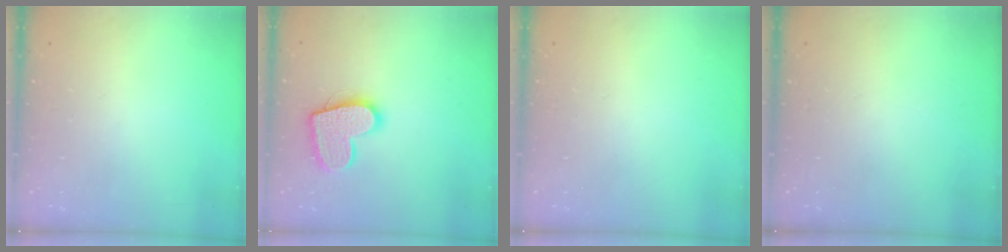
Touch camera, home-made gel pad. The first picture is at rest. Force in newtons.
{"total": 14.3, "press": 14.3, "slide": 1.1}
{"total": 0.0}
{"total": 0.0}